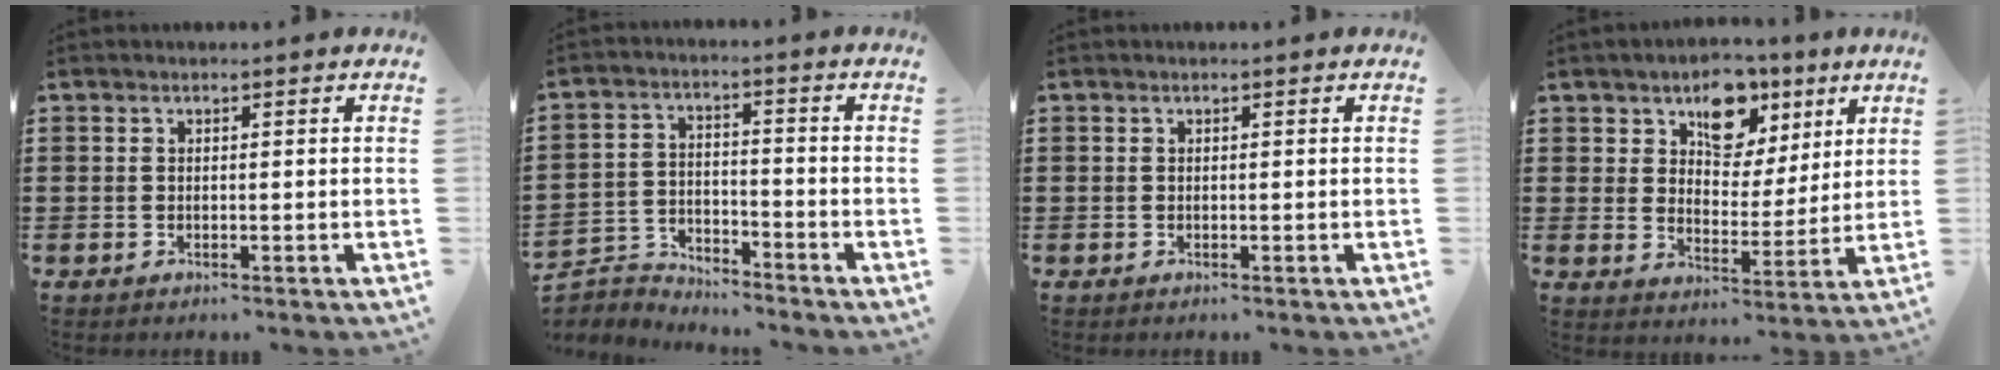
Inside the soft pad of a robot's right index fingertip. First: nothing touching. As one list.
[{"total": 4.7, "force": [-4.6, 0.8, -0.2], "torque": [-0.016, 0.003, -0.102]}, {"total": 0.0}, {"total": 8.4, "force": [5.1, 5.8, 3.4], "torque": [-0.069, -0.010, 0.086]}]